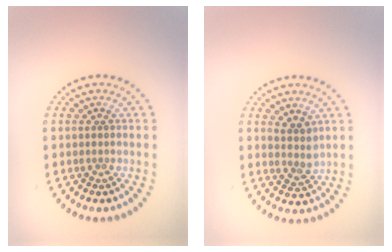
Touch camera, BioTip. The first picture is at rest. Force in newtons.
{"total": 2.0, "press": 1.6, "slide": 1.2}